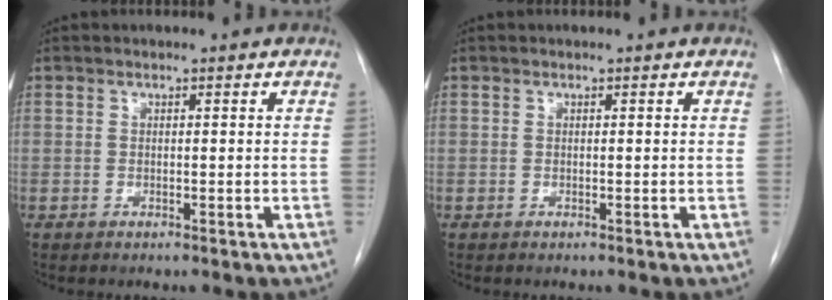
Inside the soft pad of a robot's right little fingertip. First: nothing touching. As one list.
[{"total": 0.0}]